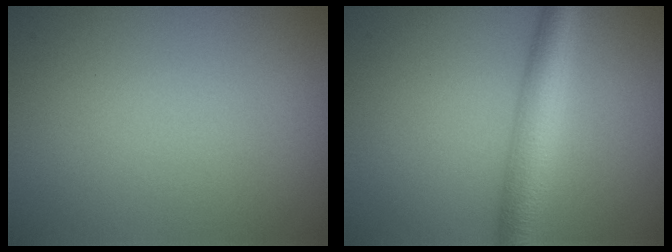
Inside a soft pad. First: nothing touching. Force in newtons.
{"total": 4.6, "press": 4.6, "slide": 0.0}